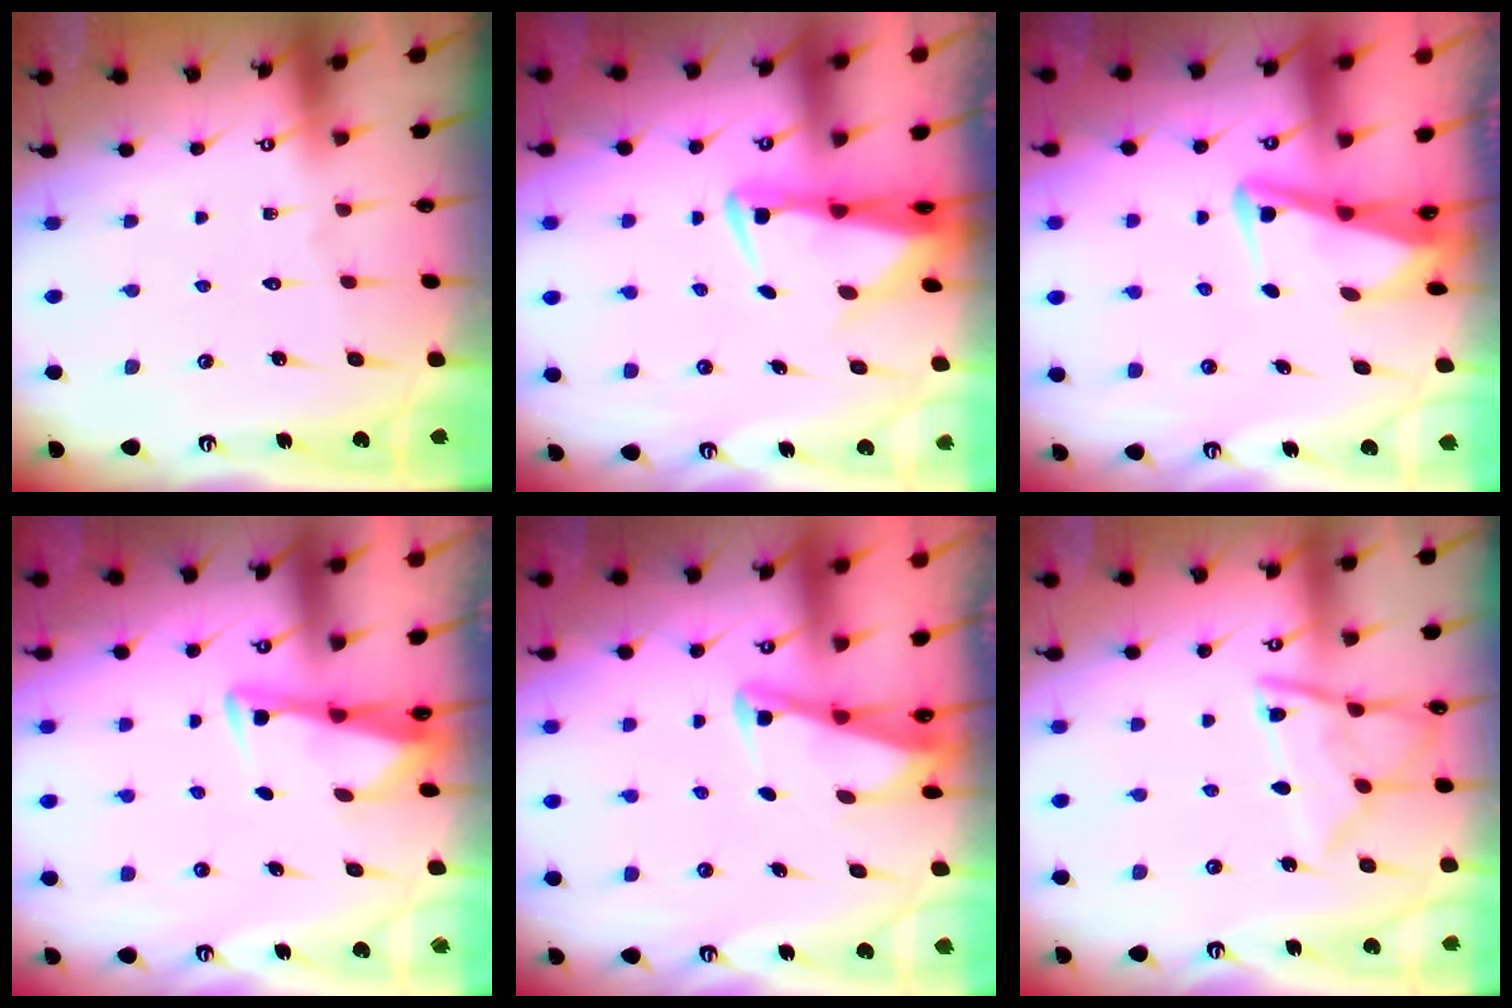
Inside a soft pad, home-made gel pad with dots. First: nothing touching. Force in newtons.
{"total": 3.4, "press": 3.3, "slide": 0.6}
{"total": 3.7, "press": 3.5, "slide": 1.0}
{"total": 3.5, "press": 3.5, "slide": 0.3}
{"total": 2.9, "press": 2.8, "slide": 0.3}
{"total": 11.9, "press": 11.8, "slide": 1.1}